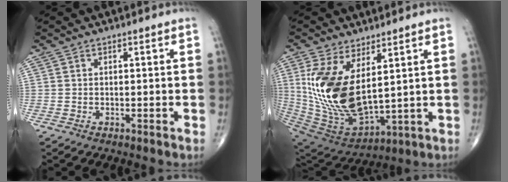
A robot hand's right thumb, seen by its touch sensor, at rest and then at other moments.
{"total": 18.9, "force": [4.4, 9.2, 15.9], "torque": [-0.317, -0.036, 0.106]}